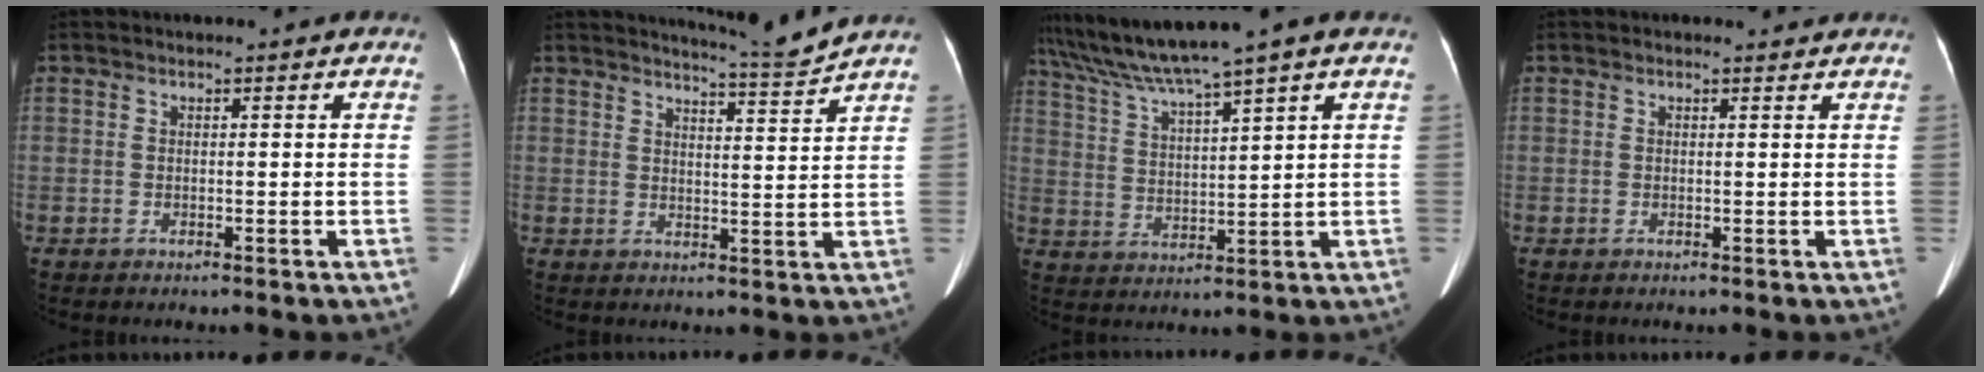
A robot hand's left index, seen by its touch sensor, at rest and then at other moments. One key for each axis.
{"total": 5.2, "fx": 4.8, "fy": -1.9, "fz": -0.1, "tx": -0.012, "ty": -0.028, "tz": 0.076}
{"total": 9.1, "fx": 7.6, "fy": -1.8, "fz": 4.6, "tx": -0.094, "ty": 0.016, "tz": 0.147}
{"total": 0.9, "fx": 0.9, "fy": 0.3, "fz": -0.1, "tx": -0.007, "ty": -0.003, "tz": 0.008}